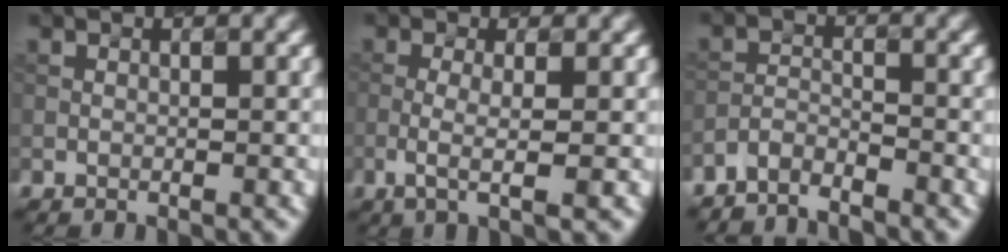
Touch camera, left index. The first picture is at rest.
{"total": 2.8, "force": [-0.8, 0.6, 2.7], "torque": [-0.052, 0.000, -0.017]}
{"total": 2.5, "force": [-2.5, 0.3, 0.1], "torque": [-0.005, 0.003, -0.056]}